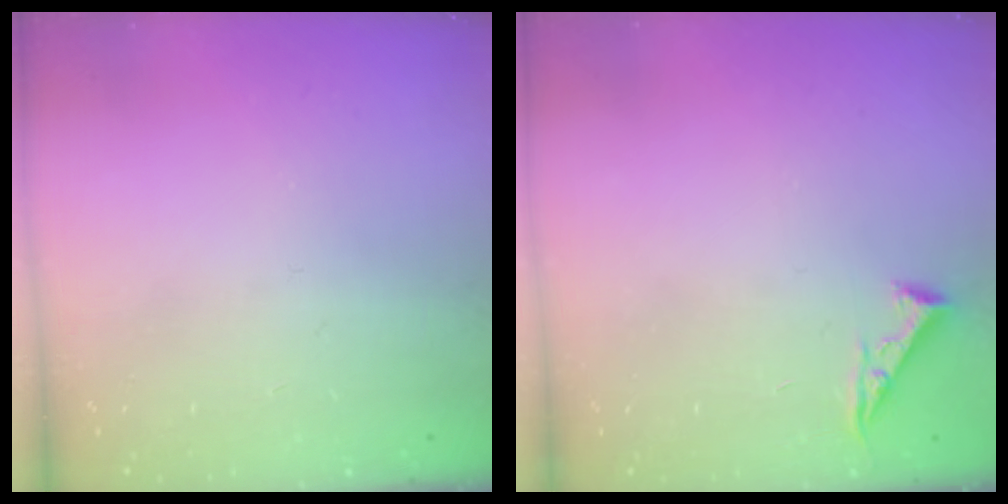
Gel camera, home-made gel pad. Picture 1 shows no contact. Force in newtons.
{"total": 4.3, "press": 4.3, "slide": 0.6}